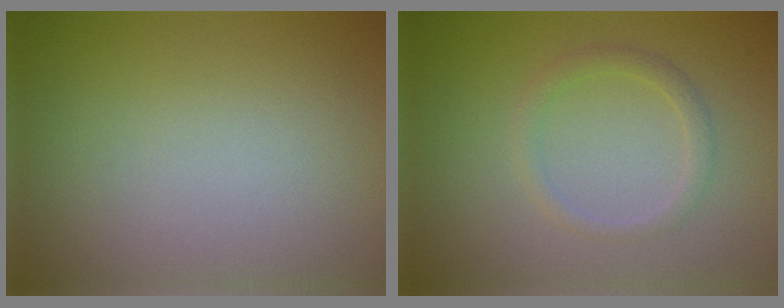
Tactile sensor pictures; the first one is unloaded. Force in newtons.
{"total": 1.6, "press": 1.6, "slide": 0.0}